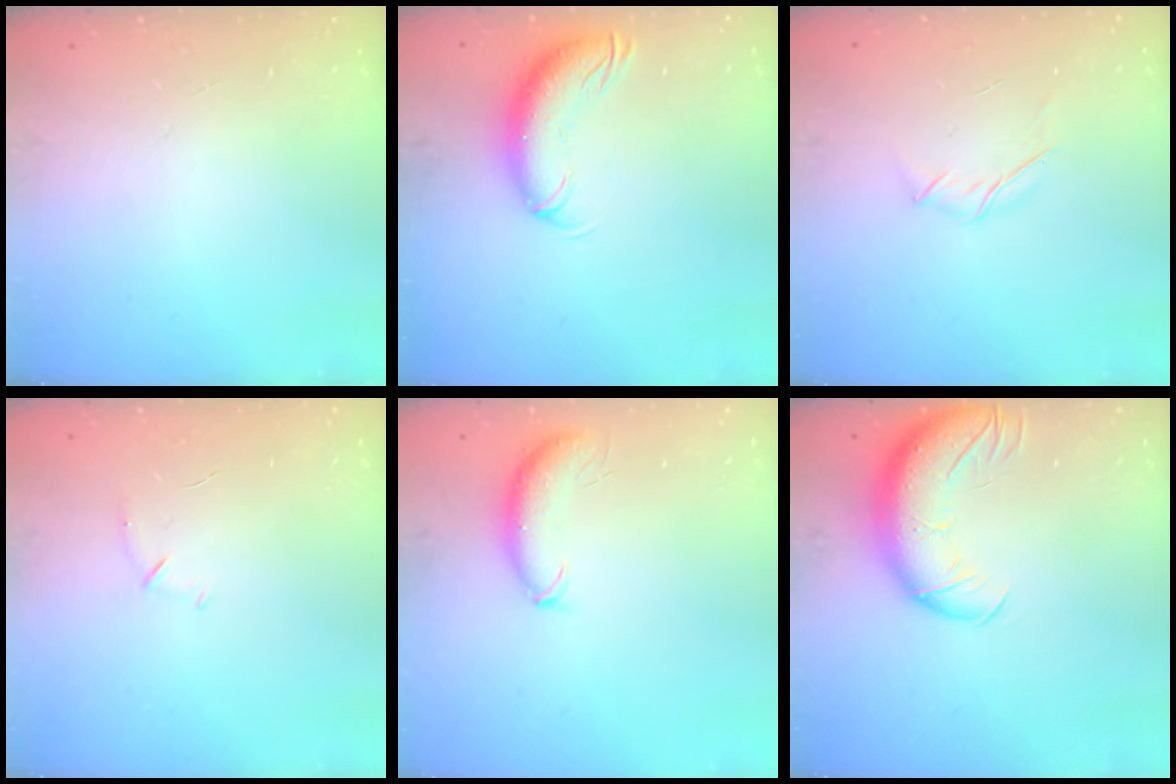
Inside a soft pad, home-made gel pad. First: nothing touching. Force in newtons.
{"total": 11.2, "press": 10.8, "slide": 2.9}
{"total": 3.8, "press": 3.7, "slide": 0.9}
{"total": 4.3, "press": 4.2, "slide": 1.1}
{"total": 8.7, "press": 8.6, "slide": 1.2}
{"total": 13.4, "press": 13.0, "slide": 3.3}